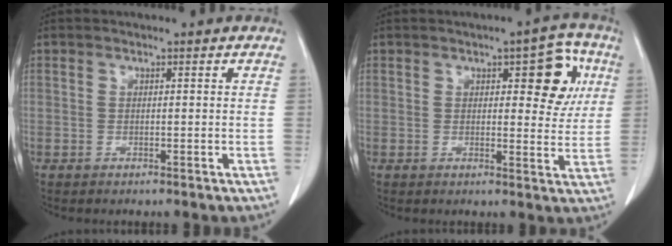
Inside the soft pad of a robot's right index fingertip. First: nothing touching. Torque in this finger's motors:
{"motor_torque": [0.38, 0.42, 0.11, 0.05]}